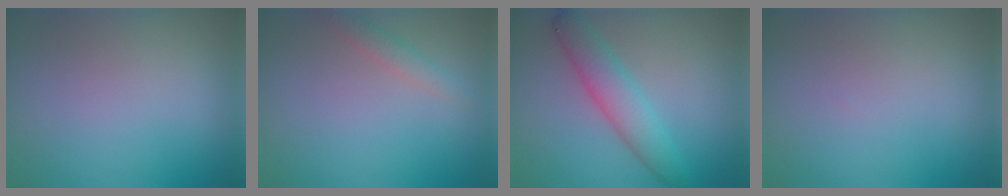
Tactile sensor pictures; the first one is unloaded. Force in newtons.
{"total": 1.5, "press": 1.5, "slide": 0.1}
{"total": 3.8, "press": 3.8, "slide": 0.1}
{"total": 0.0}